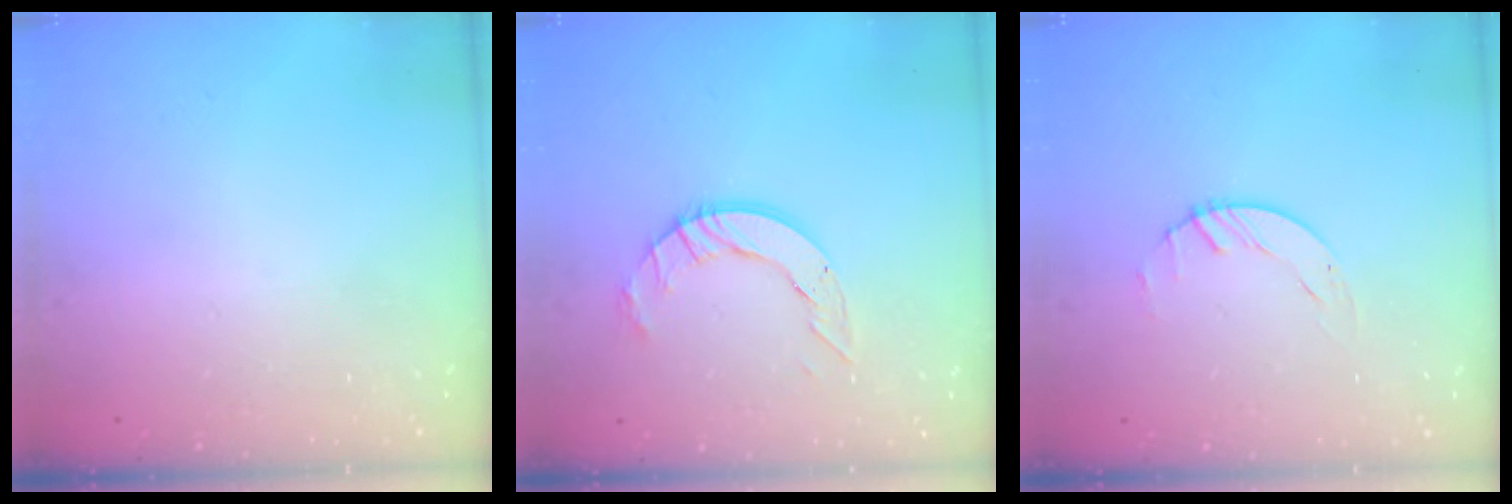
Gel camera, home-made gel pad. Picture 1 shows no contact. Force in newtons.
{"total": 8.1, "press": 8.0, "slide": 0.3}
{"total": 0.8, "press": 0.8, "slide": 0.2}